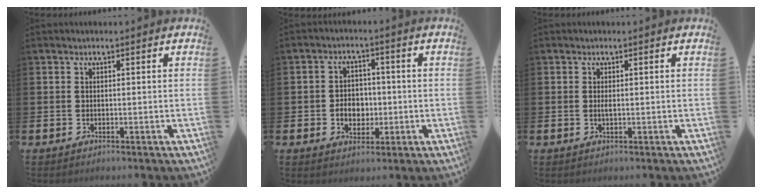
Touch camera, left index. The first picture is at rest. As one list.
[{"total": 4.1, "force": [-0.7, 3.4, 2.1], "torque": [-0.034, 0.003, -0.021]}, {"total": 0.7, "force": [0.1, 0.2, 0.6], "torque": [-0.021, 0.003, 0.003]}]